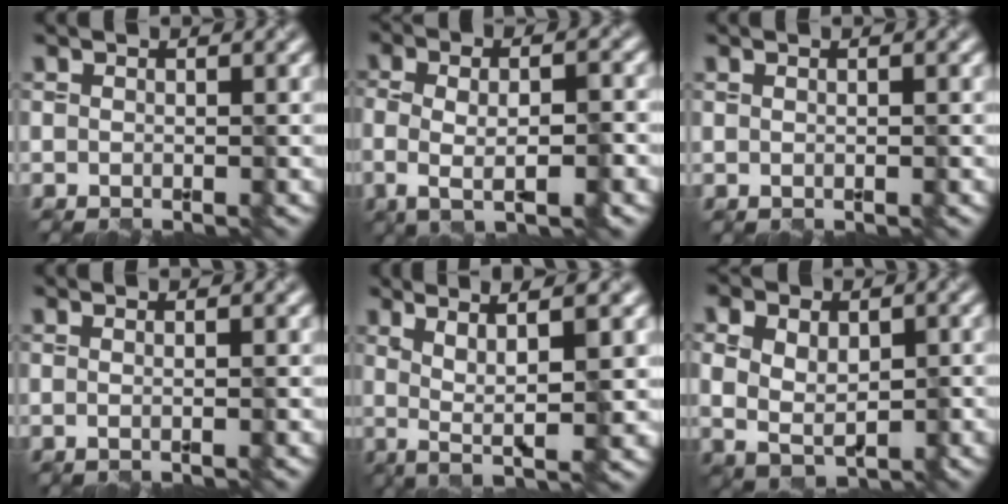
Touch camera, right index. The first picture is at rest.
{"total": 4.9, "force": [-1.3, 1.2, 4.6], "torque": [-0.080, -0.009, -0.012]}
{"total": 1.1, "force": [0.4, 0.6, 0.9], "torque": [-0.001, 0.003, -0.005]}
{"total": 1.5, "force": [0.1, 0.6, 1.3], "torque": [-0.008, 0.000, -0.014]}
{"total": 5.4, "force": [0.8, 0.9, 5.3], "torque": [-0.092, -0.002, 0.026]}
{"total": 4.5, "force": [0.3, 3.0, 3.3], "torque": [-0.059, -0.009, 0.023]}